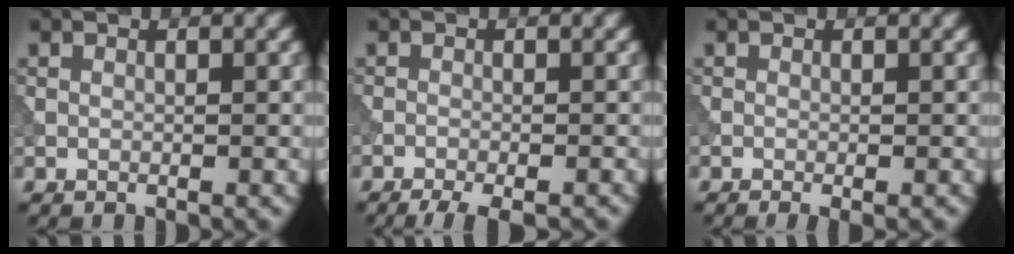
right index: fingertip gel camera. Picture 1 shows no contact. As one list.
[{"total": 4.0, "force": [-3.2, 0.7, 2.2], "torque": [-0.038, -0.011, -0.054]}, {"total": 1.6, "force": [-0.7, 0.5, 1.3], "torque": [-0.012, -0.007, -0.012]}]